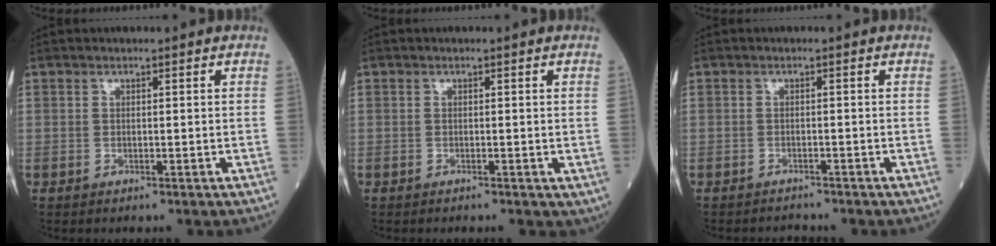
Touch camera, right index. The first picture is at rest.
{"total": 0.6, "force": [-0.2, 0.4, 0.4], "torque": [-0.006, 0.000, -0.005]}
{"total": 1.8, "force": [-1.7, 0.1, -0.4], "torque": [0.004, -0.005, -0.028]}